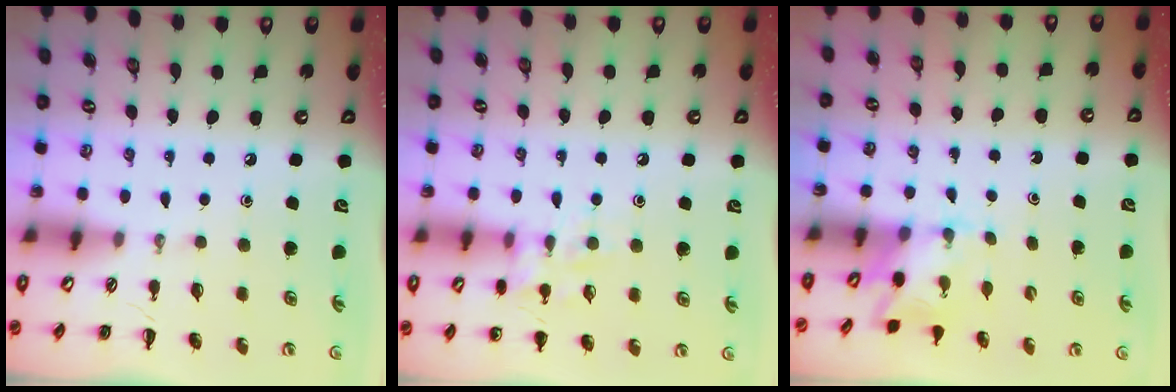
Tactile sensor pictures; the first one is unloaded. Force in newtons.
{"total": 9.9, "press": 9.9, "slide": 1.2}
{"total": 2.5, "press": 2.4, "slide": 0.9}